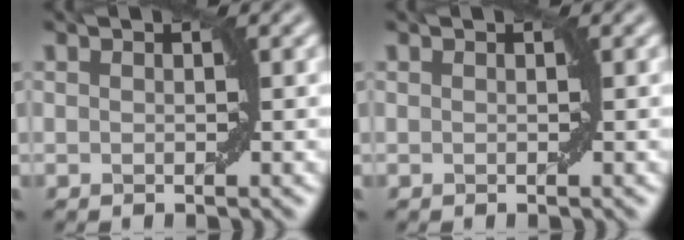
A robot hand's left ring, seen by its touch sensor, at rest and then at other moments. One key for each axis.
{"total": 0.0}